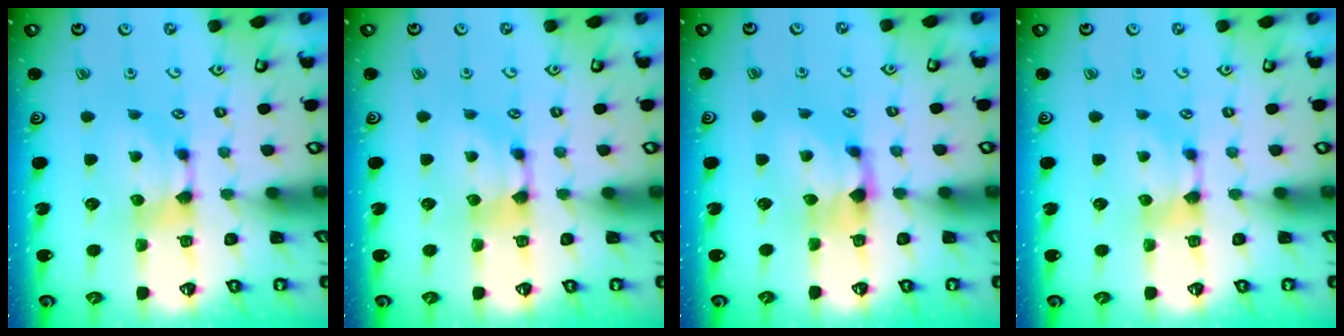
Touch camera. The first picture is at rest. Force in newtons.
{"total": 0.6, "press": 0.1, "slide": 0.6}
{"total": 1.2, "press": 0.4, "slide": 1.1}
{"total": 0.0}